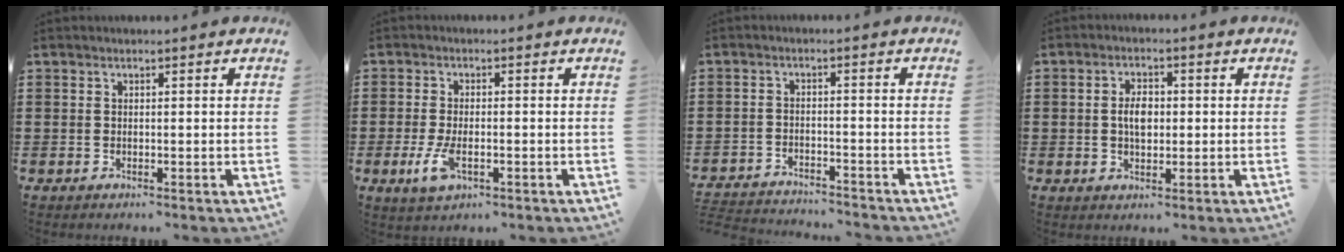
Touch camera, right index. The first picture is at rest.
{"total": 4.3, "force": [-1.3, 1.9, 3.7], "torque": [-0.091, -0.008, -0.030]}
{"total": 3.1, "force": [-3.1, 0.1, -0.1], "torque": [-0.005, 0.000, -0.068]}
{"total": 3.8, "force": [0.0, 2.1, 3.1], "torque": [-0.054, 0.004, -0.002]}